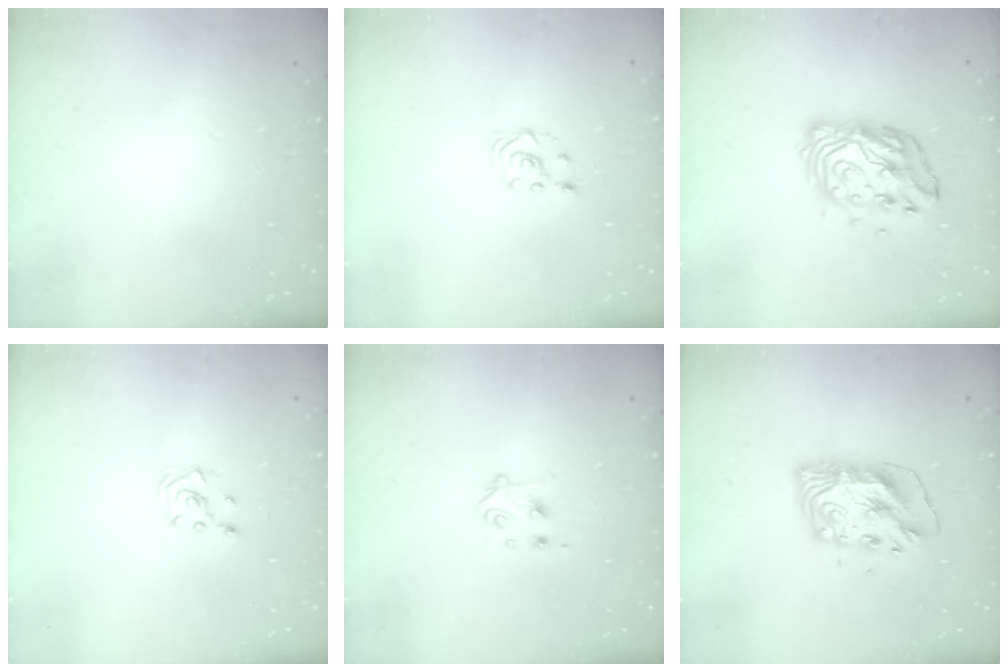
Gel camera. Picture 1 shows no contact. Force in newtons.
{"total": 2.7, "press": 2.4, "slide": 1.3}
{"total": 14.1, "press": 14.0, "slide": 1.3}
{"total": 2.2, "press": 2.2, "slide": 0.3}
{"total": 4.1, "press": 4.1, "slide": 0.5}
{"total": 10.5, "press": 10.4, "slide": 1.0}